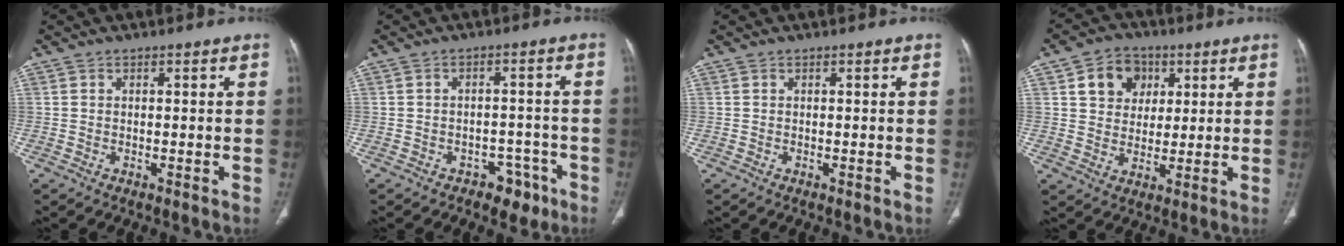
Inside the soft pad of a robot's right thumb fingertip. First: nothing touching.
{"total": 5.3, "force": [-3.3, 3.6, 2.1], "torque": [-0.002, 0.031, -0.039]}
{"total": 0.0}
{"total": 8.9, "force": [3.3, 7.2, 4.0], "torque": [-0.028, -0.008, 0.054]}